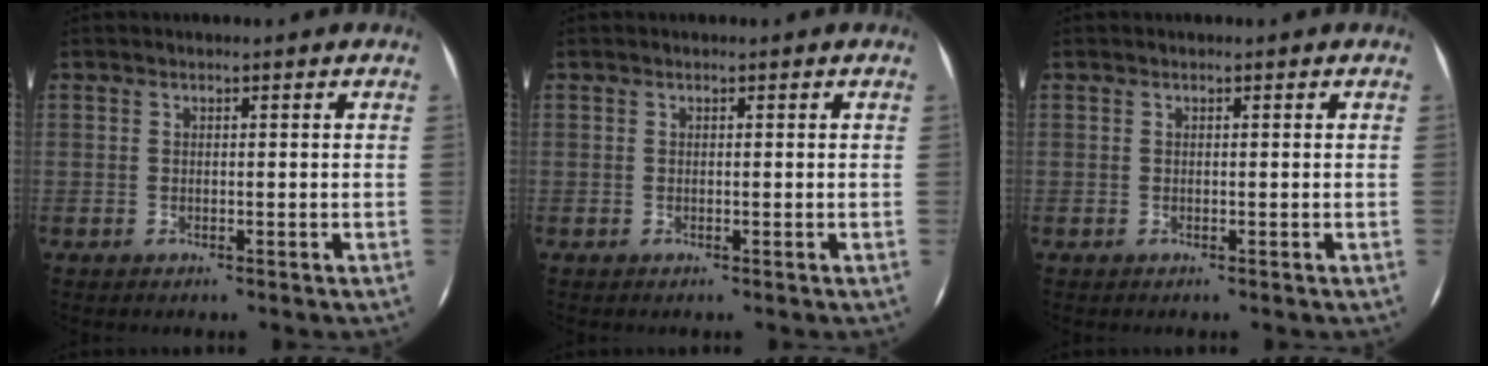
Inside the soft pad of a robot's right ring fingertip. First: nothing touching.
{"total": 0.0}
{"total": 0.0}